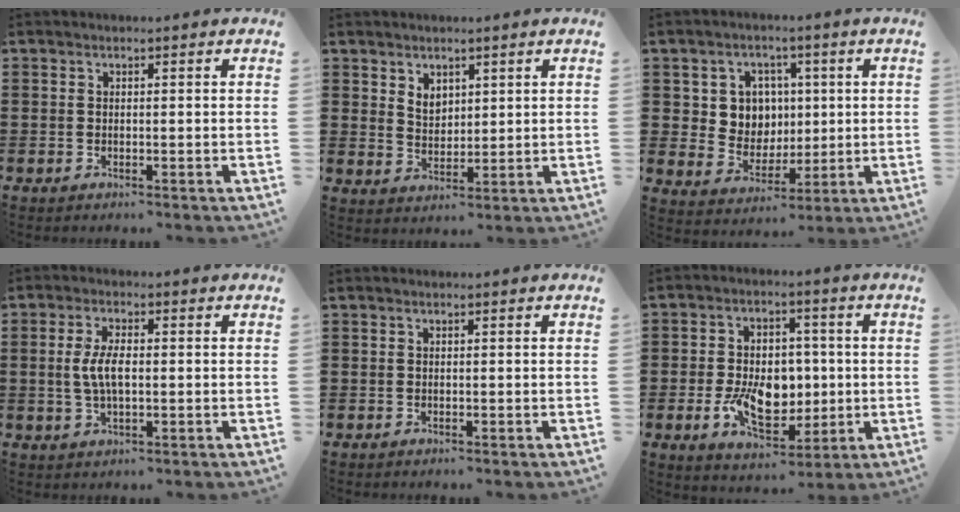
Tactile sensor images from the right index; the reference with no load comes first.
{"total": 3.2, "force": [2.1, 2.1, 1.0], "torque": [-0.026, 0.006, 0.040]}
{"total": 6.6, "force": [1.8, 6.1, 2.0], "torque": [-0.063, 0.010, 0.032]}
{"total": 5.0, "force": [0.0, 2.0, 4.6], "torque": [-0.103, 0.000, -0.006]}
{"total": 0.0}
{"total": 10.1, "force": [-1.4, 6.6, 7.5], "torque": [-0.151, 0.001, -0.028]}